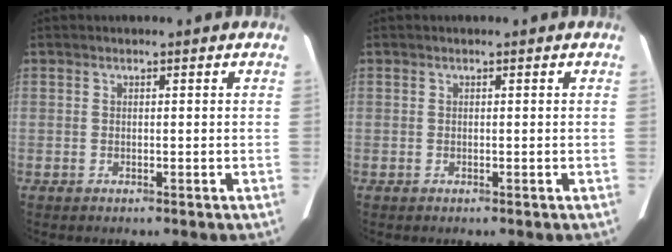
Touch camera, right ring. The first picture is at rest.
{"total": 0.0}